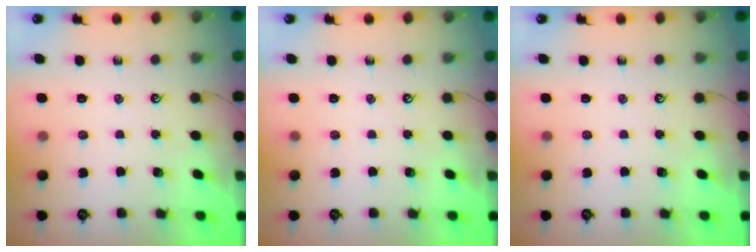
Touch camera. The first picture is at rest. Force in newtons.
{"total": 0.0}
{"total": 0.0}